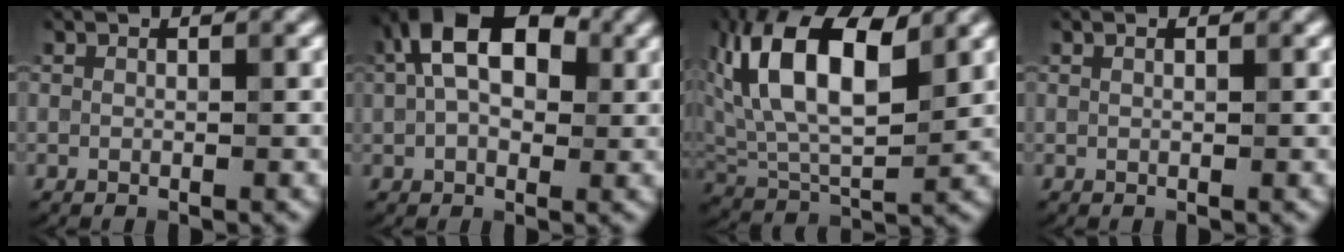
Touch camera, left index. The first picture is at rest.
{"total": 10.3, "force": [3.2, 6.2, 7.5], "torque": [-0.122, 0.040, 0.029]}
{"total": 11.4, "force": [3.8, 5.4, 9.2], "torque": [-0.167, 0.016, 0.062]}
{"total": 0.6, "force": [0.4, 0.1, 0.4], "torque": [-0.008, -0.003, 0.003]}